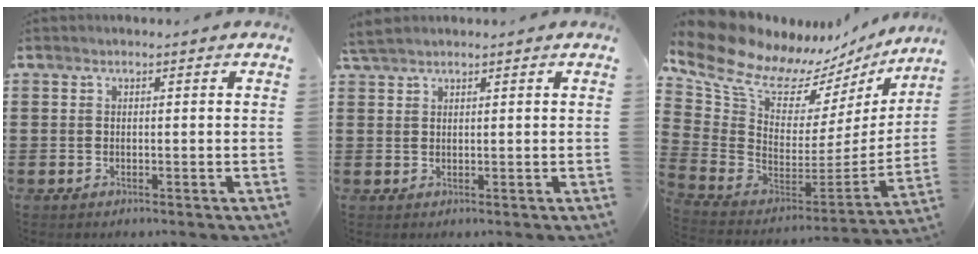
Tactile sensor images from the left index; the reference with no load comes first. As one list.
[{"total": 1.7, "force": [1.6, 0.3, 0.4], "torque": [-0.012, 0.004, 0.030]}, {"total": 11.2, "force": [8.9, 5.0, 4.6], "torque": [-0.151, -0.076, 0.155]}]